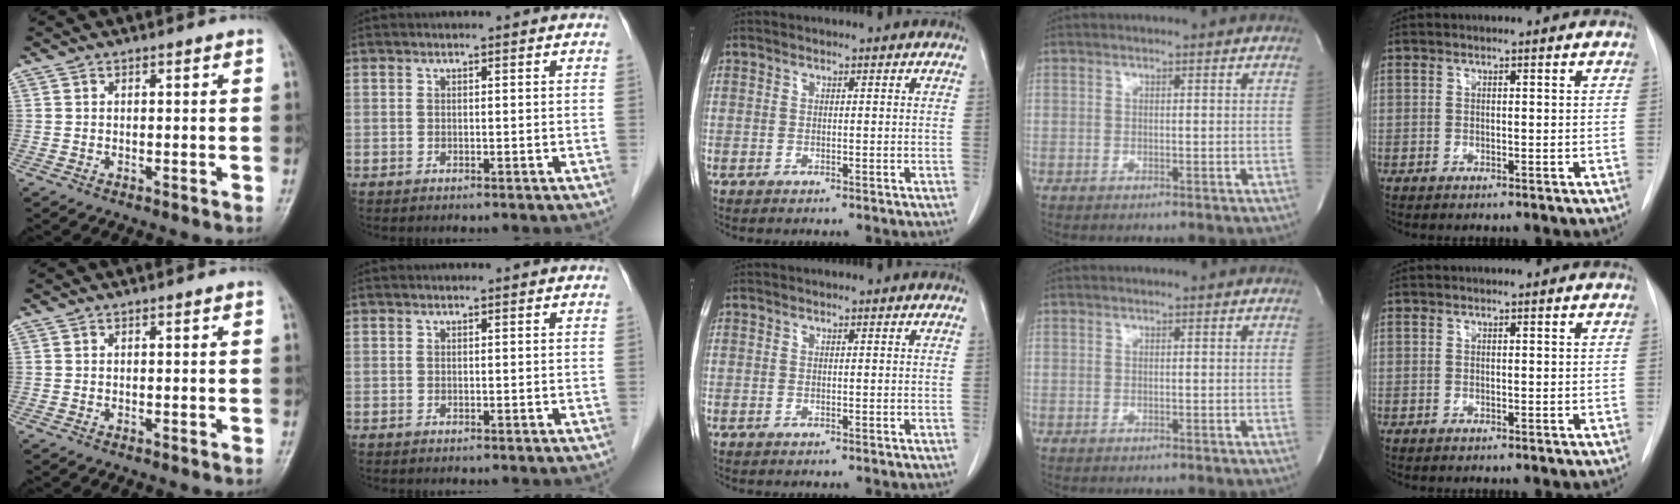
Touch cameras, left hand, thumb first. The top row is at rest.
{}